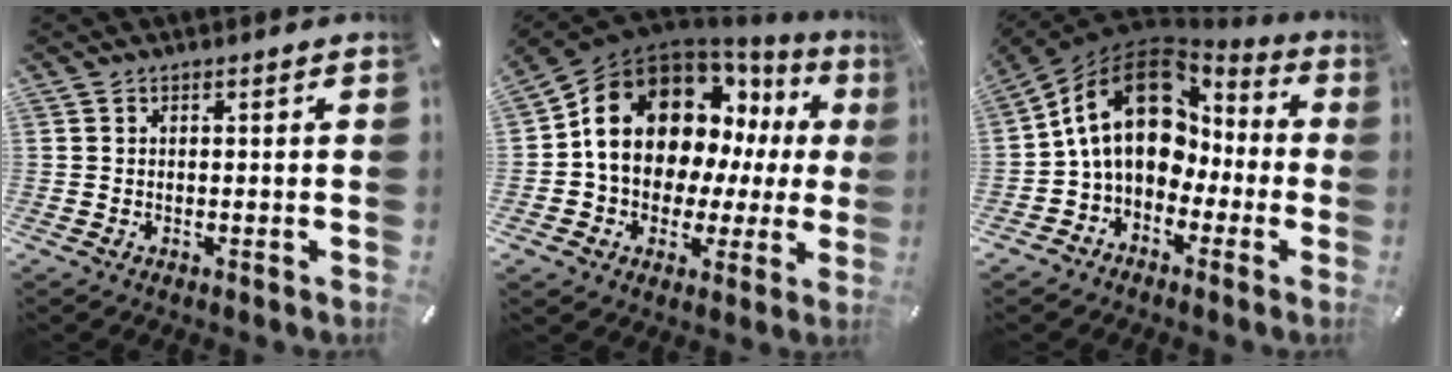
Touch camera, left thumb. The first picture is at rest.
{"total": 18.4, "force": [5.9, 13.6, 10.8], "torque": [-0.194, -0.037, 0.107]}
{"total": 19.0, "force": [2.4, 14.3, 12.3], "torque": [-0.234, 0.001, 0.043]}